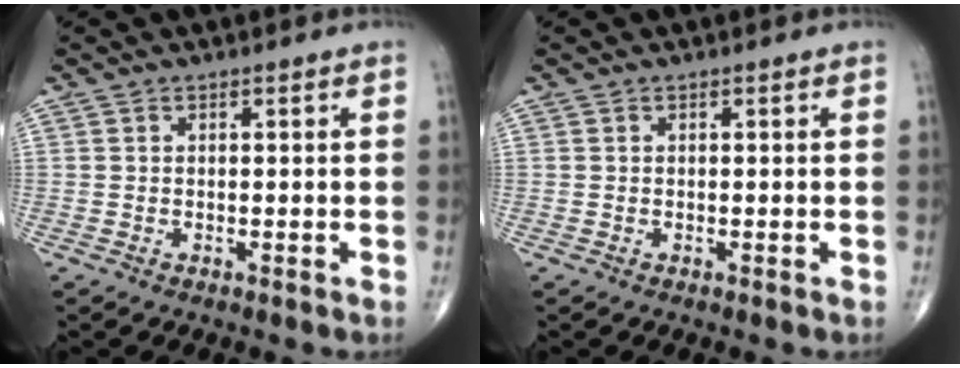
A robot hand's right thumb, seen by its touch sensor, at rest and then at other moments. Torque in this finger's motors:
{"motor_torque": [0.00, 0.00, -0.23, 0.23, 0.00]}